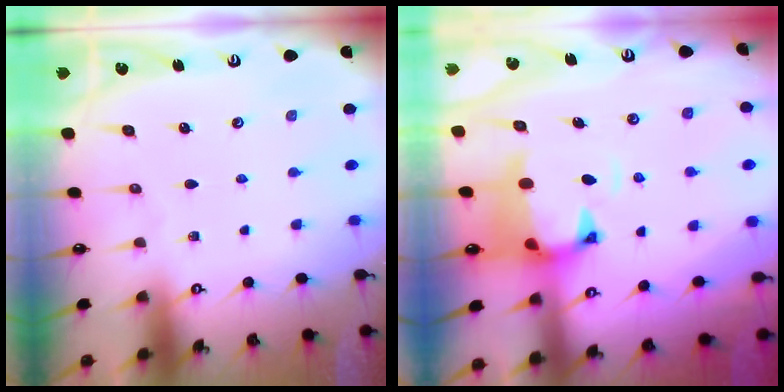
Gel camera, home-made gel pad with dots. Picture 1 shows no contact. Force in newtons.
{"total": 1.6, "press": 1.2, "slide": 1.1}